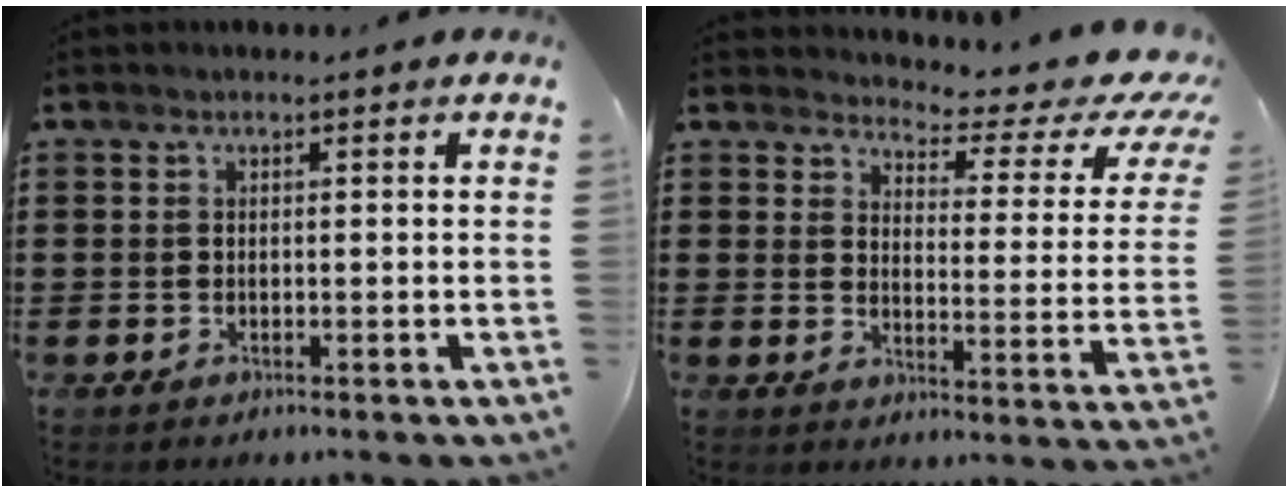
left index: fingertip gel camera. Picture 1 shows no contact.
{"total": 4.5, "force": [3.6, 1.3, 2.2], "torque": [-0.049, -0.033, 0.055]}